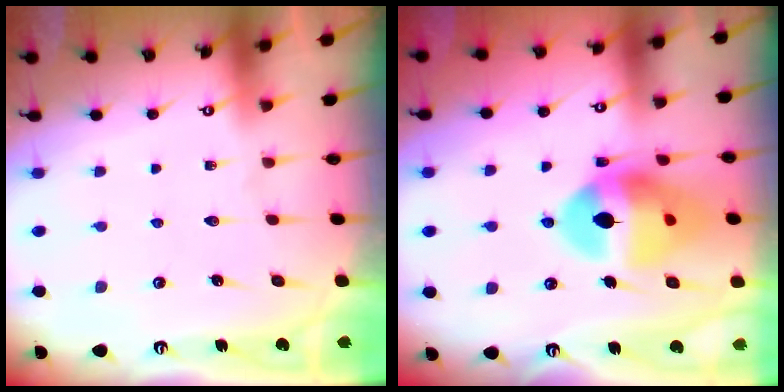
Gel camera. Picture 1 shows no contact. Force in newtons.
{"total": 16.3, "press": 16.2, "slide": 2.0}